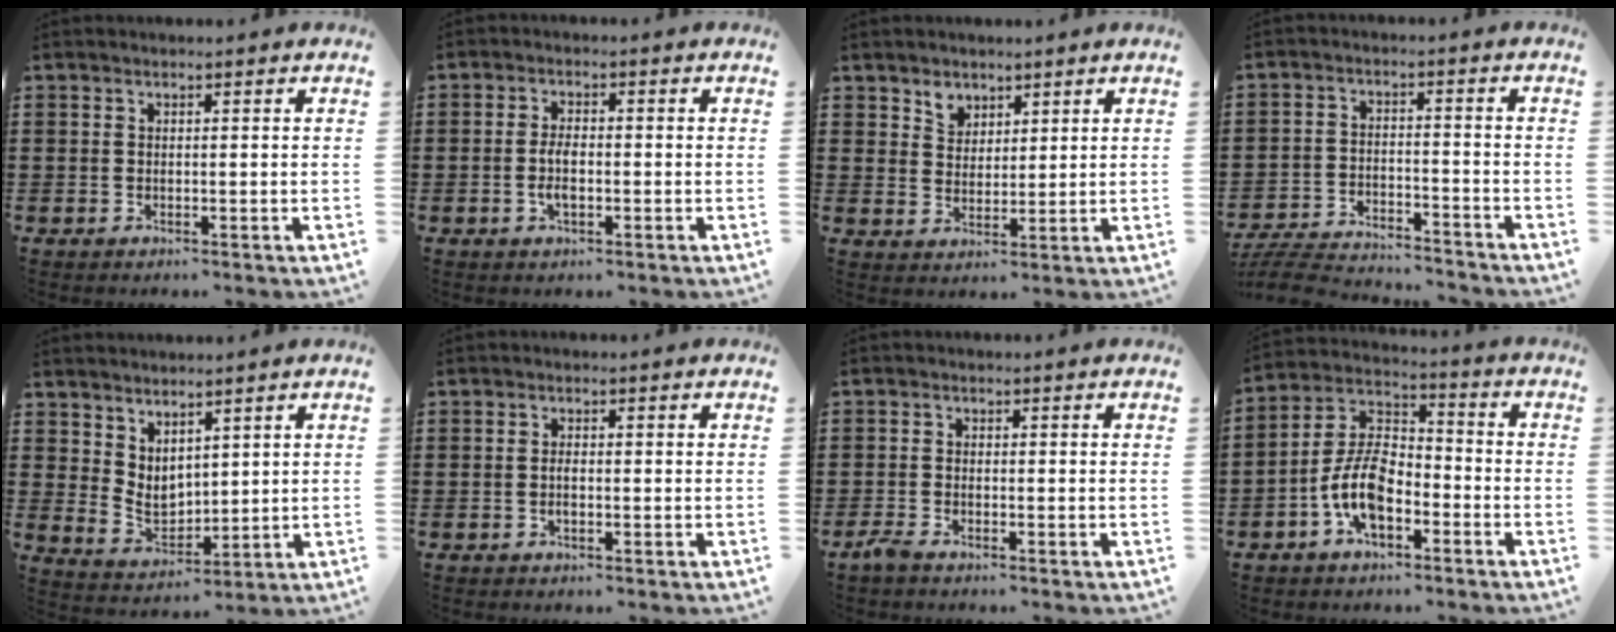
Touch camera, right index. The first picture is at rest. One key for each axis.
{"total": 3.6, "fx": -0.8, "fy": 1.5, "fz": 3.2, "tx": -0.082, "ty": -0.004, "tz": -0.021}
{"total": 3.3, "fx": 2.4, "fy": 2.3, "fz": 0.4, "tx": -0.012, "ty": 0.005, "tz": 0.043}
{"total": 5.9, "fx": -5.8, "fy": 0.4, "fz": 1.1, "tx": -0.035, "ty": 0.002, "tz": -0.119}
{"total": 4.1, "fx": 2.8, "fy": 2.5, "fz": 1.6, "tx": -0.045, "ty": -0.008, "tz": 0.055}
{"total": 1.6, "fx": -0.4, "fy": 0.6, "fz": 1.4, "tx": -0.027, "ty": 0.000, "tz": -0.007}
{"total": 1.7, "fx": -1.4, "fy": 0.3, "fz": 0.9, "tx": -0.024, "ty": -0.002, "tz": -0.029}
{"total": 9.4, "fx": -4.2, "fy": 4.9, "fz": 6.9, "tx": -0.171, "ty": 0.001, "tz": -0.086}